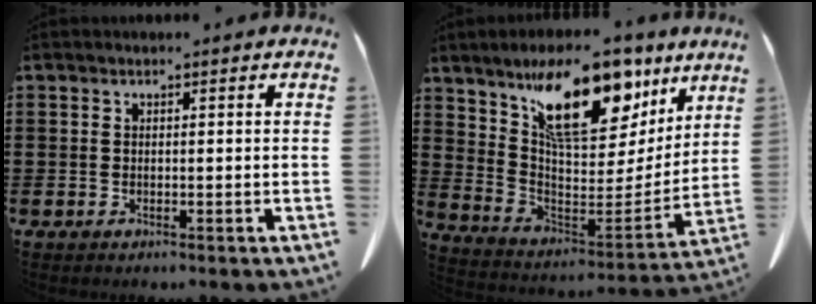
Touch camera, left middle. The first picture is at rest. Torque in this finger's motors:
{"motor_torque": [2.14, 0.00, 1.00, 0.21]}